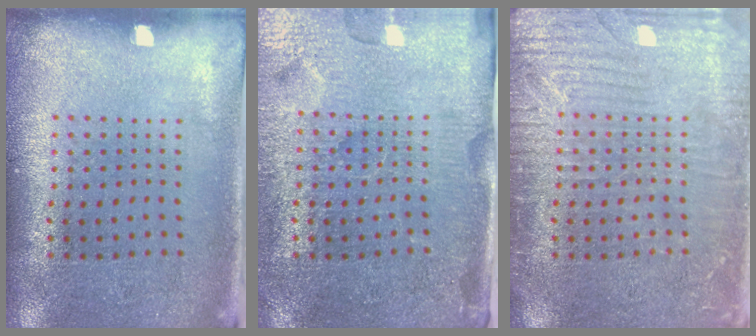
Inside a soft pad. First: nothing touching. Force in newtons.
{"total": 4.3, "press": 4.0, "slide": 1.5}
{"total": 4.8, "press": 4.7, "slide": 0.6}